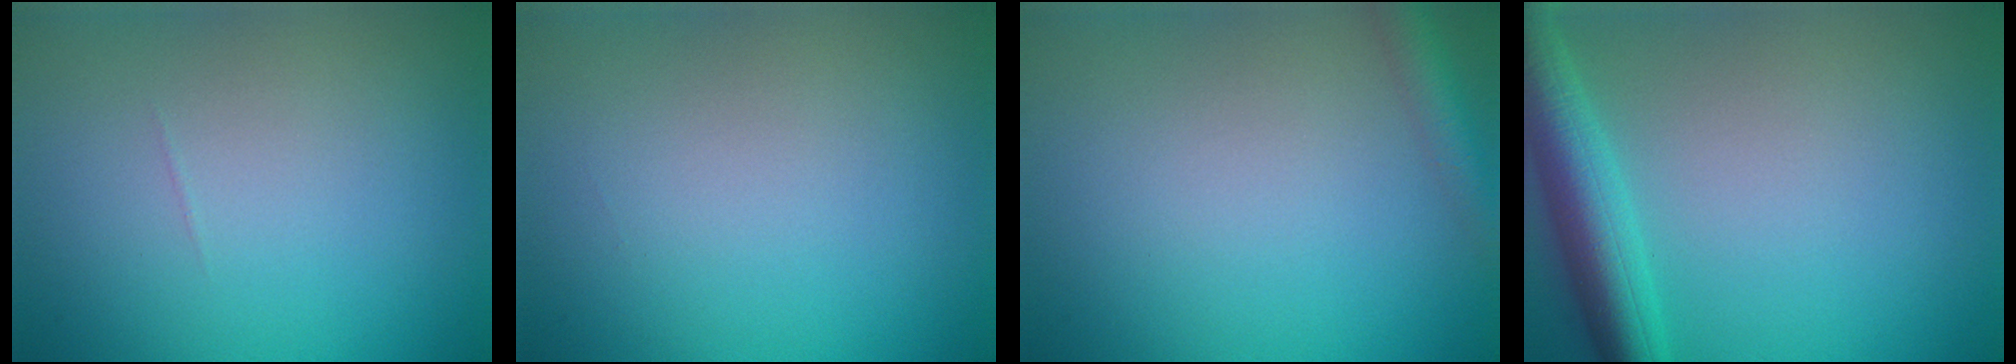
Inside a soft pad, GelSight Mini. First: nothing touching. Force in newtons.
{"total": 0.0}
{"total": 2.4, "press": 2.4, "slide": 0.1}
{"total": 5.7, "press": 5.6, "slide": 0.2}